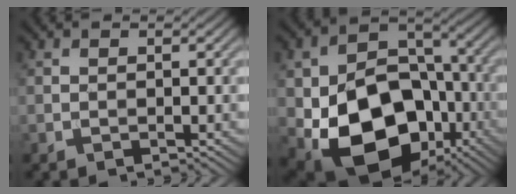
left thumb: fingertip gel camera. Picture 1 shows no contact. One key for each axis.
{"total": 18.0, "fx": -5.9, "fy": 12.8, "fz": 11.3, "tx": -0.198, "ty": -0.041, "tz": -0.091}